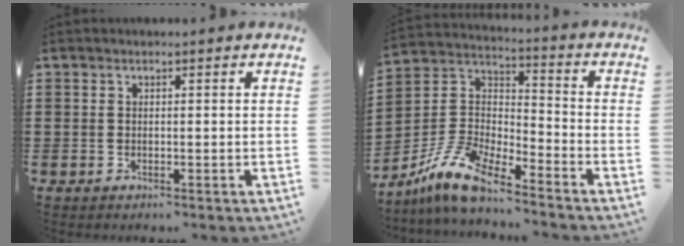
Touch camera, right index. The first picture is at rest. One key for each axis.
{"total": 9.8, "fx": -8.3, "fy": 2.0, "fz": 4.9, "tx": -0.128, "ty": 0.004, "tz": -0.171}